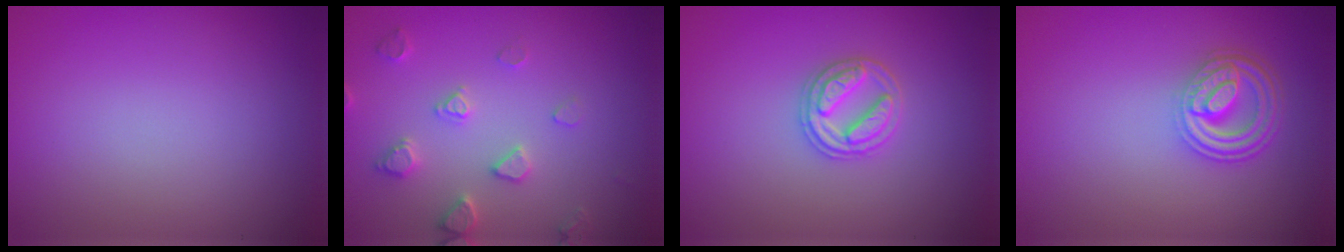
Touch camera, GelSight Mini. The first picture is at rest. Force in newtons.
{"total": 2.9, "press": 2.8, "slide": 0.7}
{"total": 2.7, "press": 2.7, "slide": 0.3}
{"total": 4.6, "press": 3.5, "slide": 3.0}